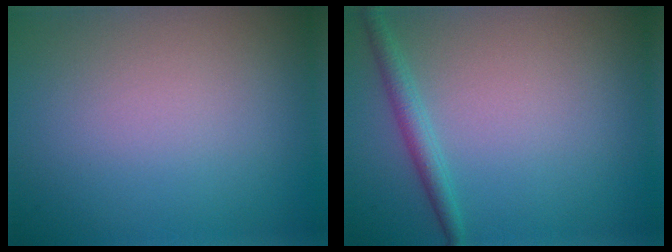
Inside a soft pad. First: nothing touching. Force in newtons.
{"total": 1.9, "press": 1.9, "slide": 0.2}